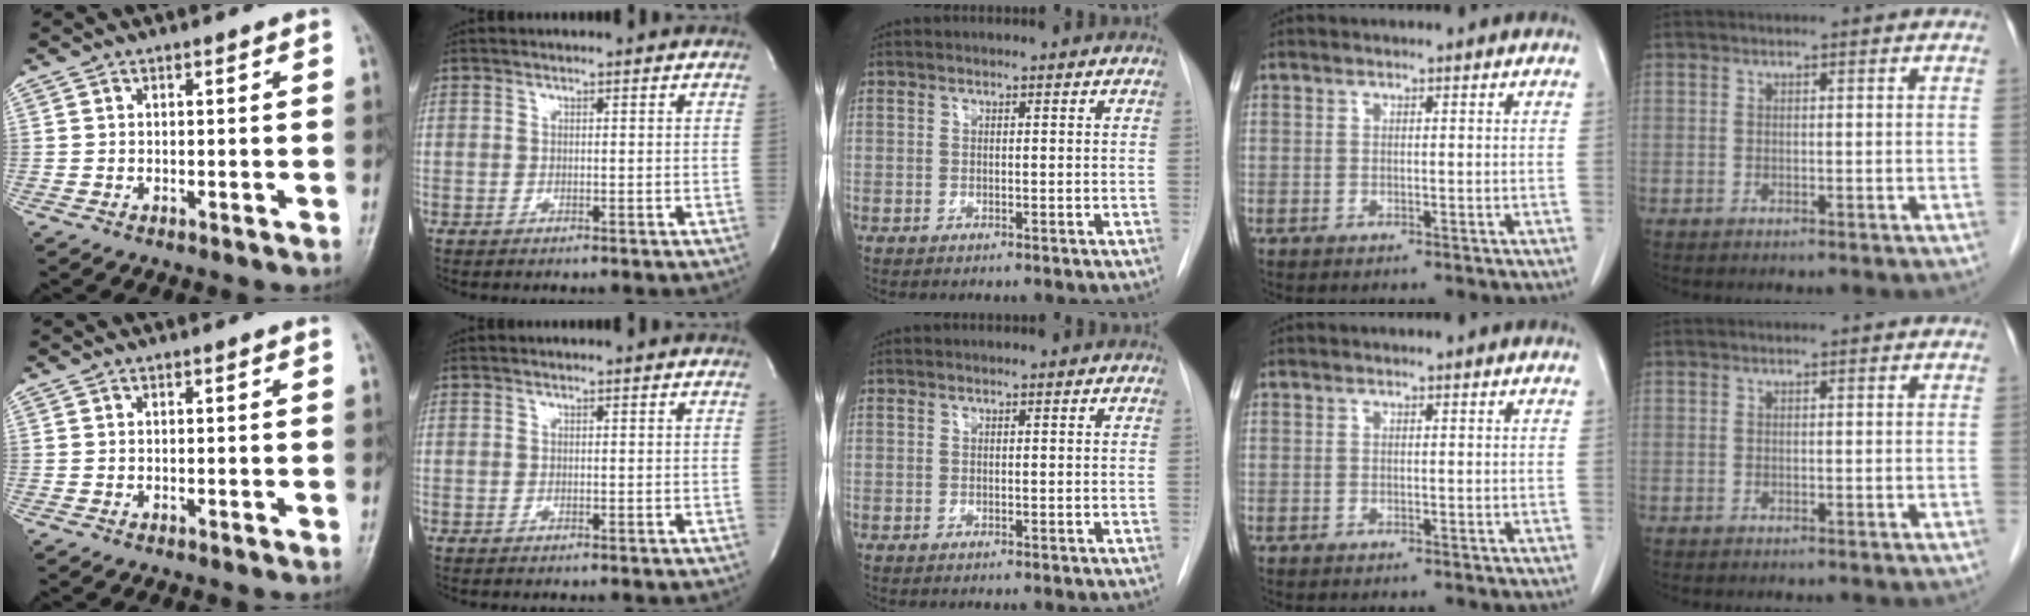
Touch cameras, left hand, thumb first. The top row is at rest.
{}